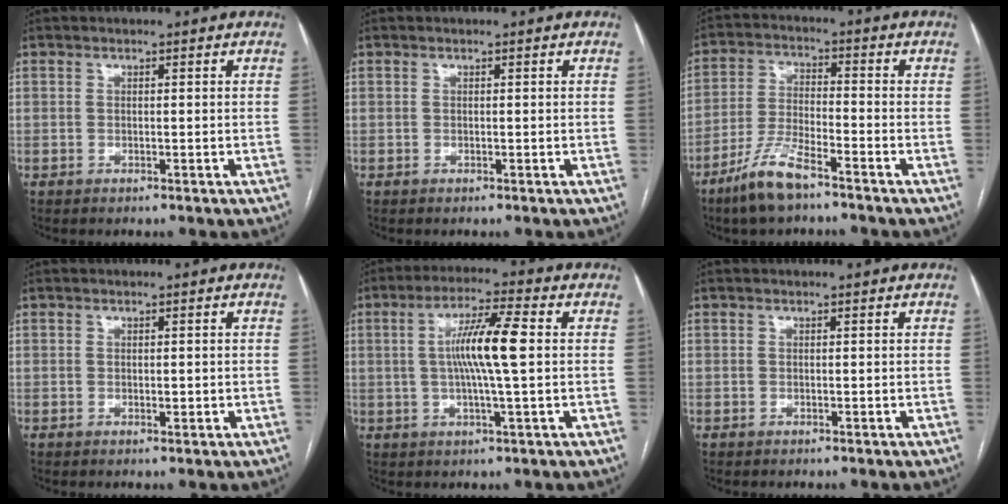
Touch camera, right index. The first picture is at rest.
{"total": 0.0}
{"total": 8.3, "force": [-5.9, 1.5, 5.6], "torque": [-0.122, -0.013, -0.117]}
{"total": 1.0, "force": [0.0, 0.4, 0.9], "torque": [-0.012, 0.001, 0.002]}
{"total": 9.3, "force": [0.8, 0.1, 9.3], "torque": [-0.173, 0.005, 0.009]}
{"total": 0.0}